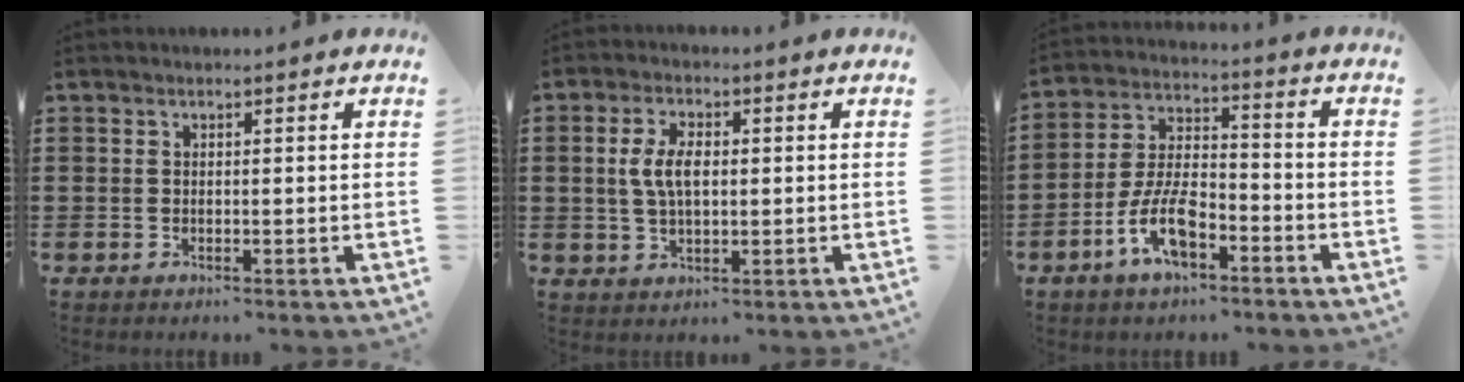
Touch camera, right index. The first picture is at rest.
{"total": 5.4, "force": [0.5, 2.6, 4.8], "torque": [-0.110, 0.004, 0.002]}
{"total": 9.0, "force": [-4.7, 4.0, 6.5], "torque": [-0.150, 0.002, -0.092]}